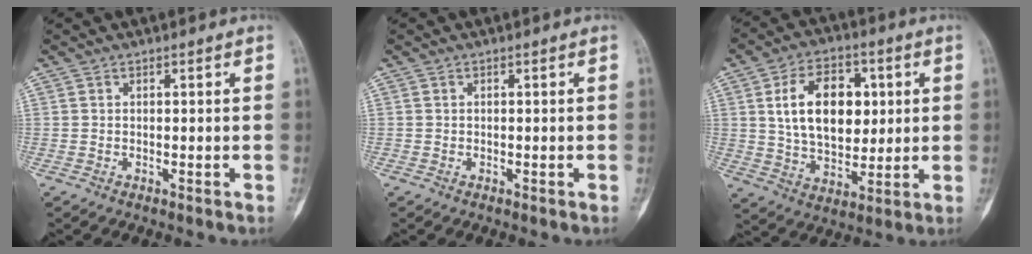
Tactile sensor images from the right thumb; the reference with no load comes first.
{"total": 0.0}
{"total": 15.7, "force": [3.3, 10.2, 11.5], "torque": [-0.155, -0.007, 0.061]}